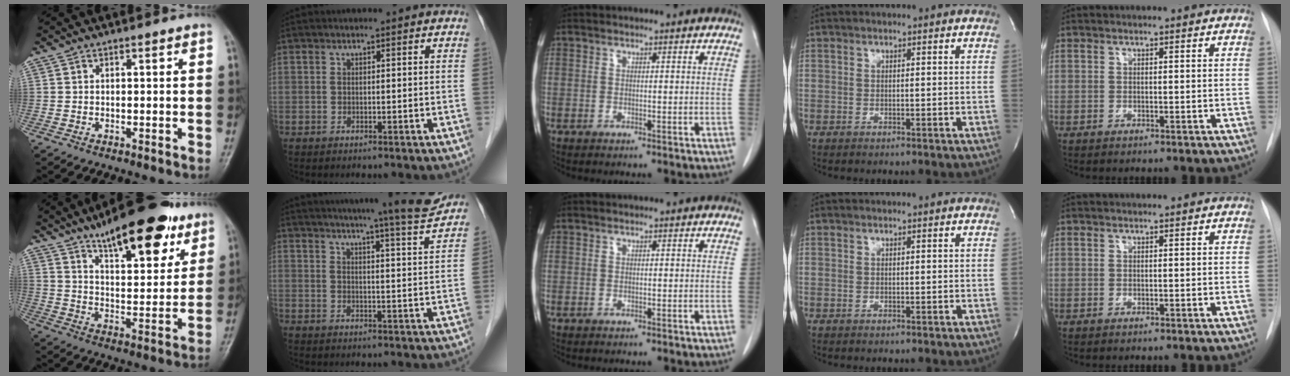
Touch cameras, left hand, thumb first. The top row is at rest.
{"thumb": {"total": 18.9, "force": [12.1, 6.6, 13.0], "torque": [-0.156, -0.051, 0.191]}, "index": {"total": 15.4, "force": [14.0, -0.7, 6.4], "torque": [-0.097, -0.036, 0.173]}}